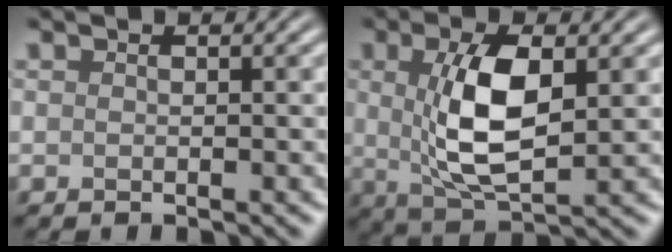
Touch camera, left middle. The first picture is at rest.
{"total": 6.9, "force": [0.9, 2.9, 6.2], "torque": [-0.128, -0.002, 0.021]}